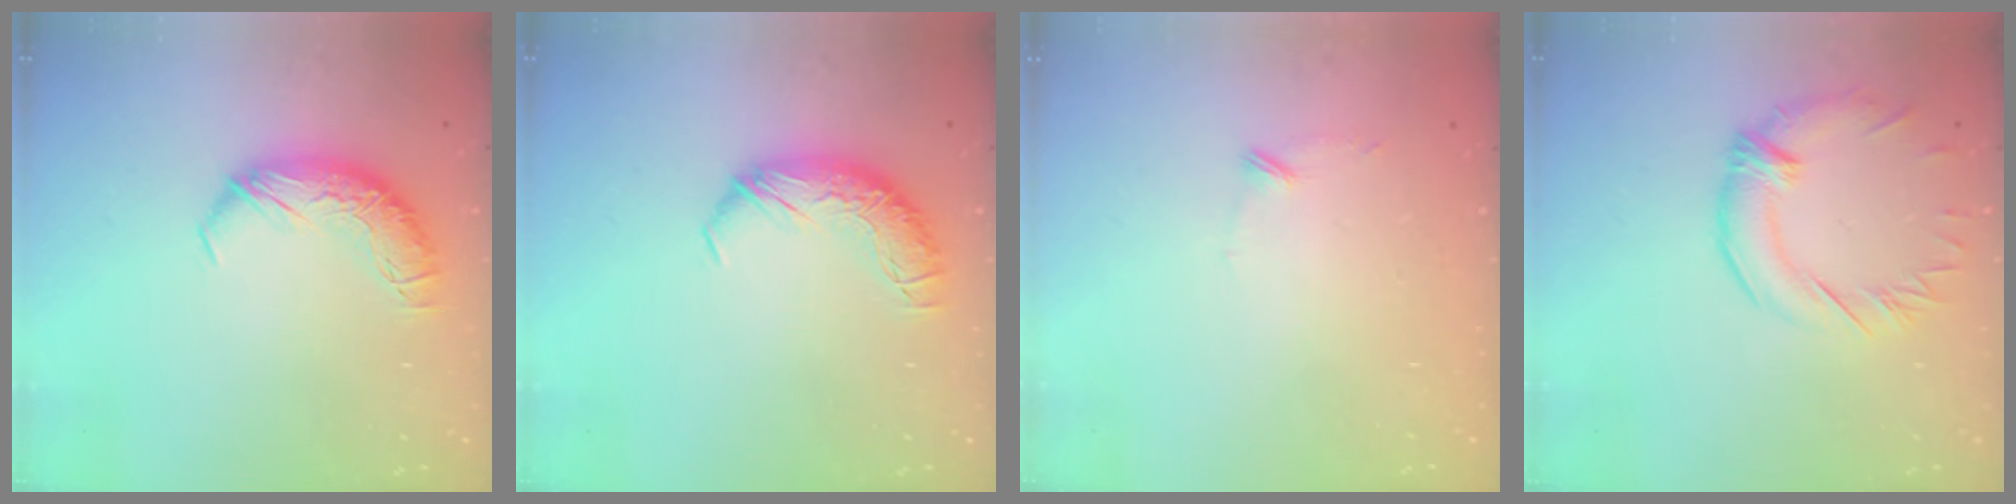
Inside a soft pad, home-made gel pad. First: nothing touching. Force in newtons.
{"total": 0.0}
{"total": 9.1, "press": 9.1, "slide": 0.4}
{"total": 2.1, "press": 1.3, "slide": 1.6}